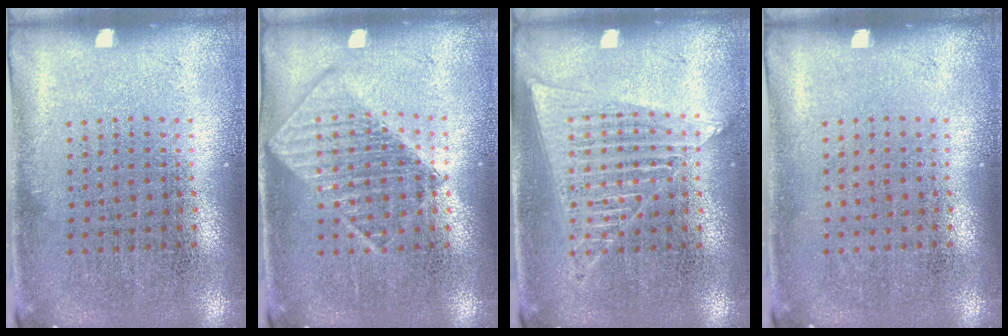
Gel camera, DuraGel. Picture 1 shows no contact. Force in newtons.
{"total": 1.2, "press": 1.2, "slide": 0.2}
{"total": 1.4, "press": 1.4, "slide": 0.1}
{"total": 0.0}